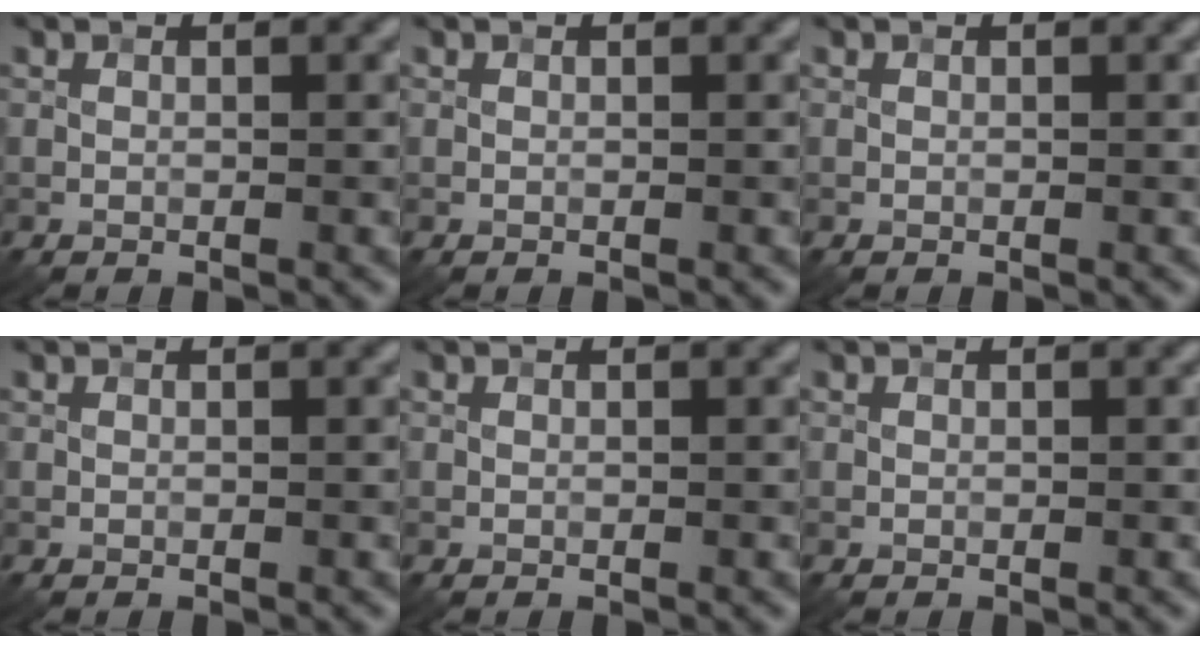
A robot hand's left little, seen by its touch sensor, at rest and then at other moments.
{"total": 0.0}
{"total": 0.0}
{"total": 0.0}
{"total": 0.0}
{"total": 0.0}